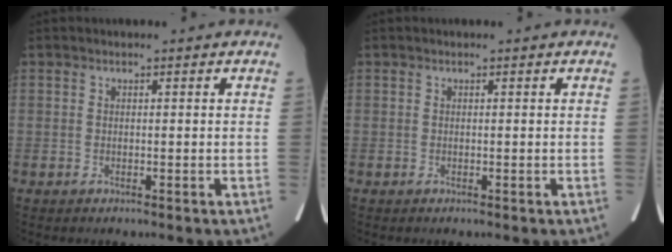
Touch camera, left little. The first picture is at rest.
{"total": 0.0}